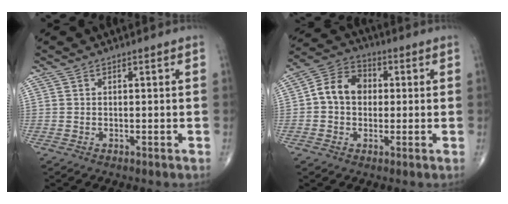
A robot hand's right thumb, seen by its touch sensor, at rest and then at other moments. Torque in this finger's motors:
{"motor_torque": [-0.19, 0.31, 0.10, -0.12, 0.04]}